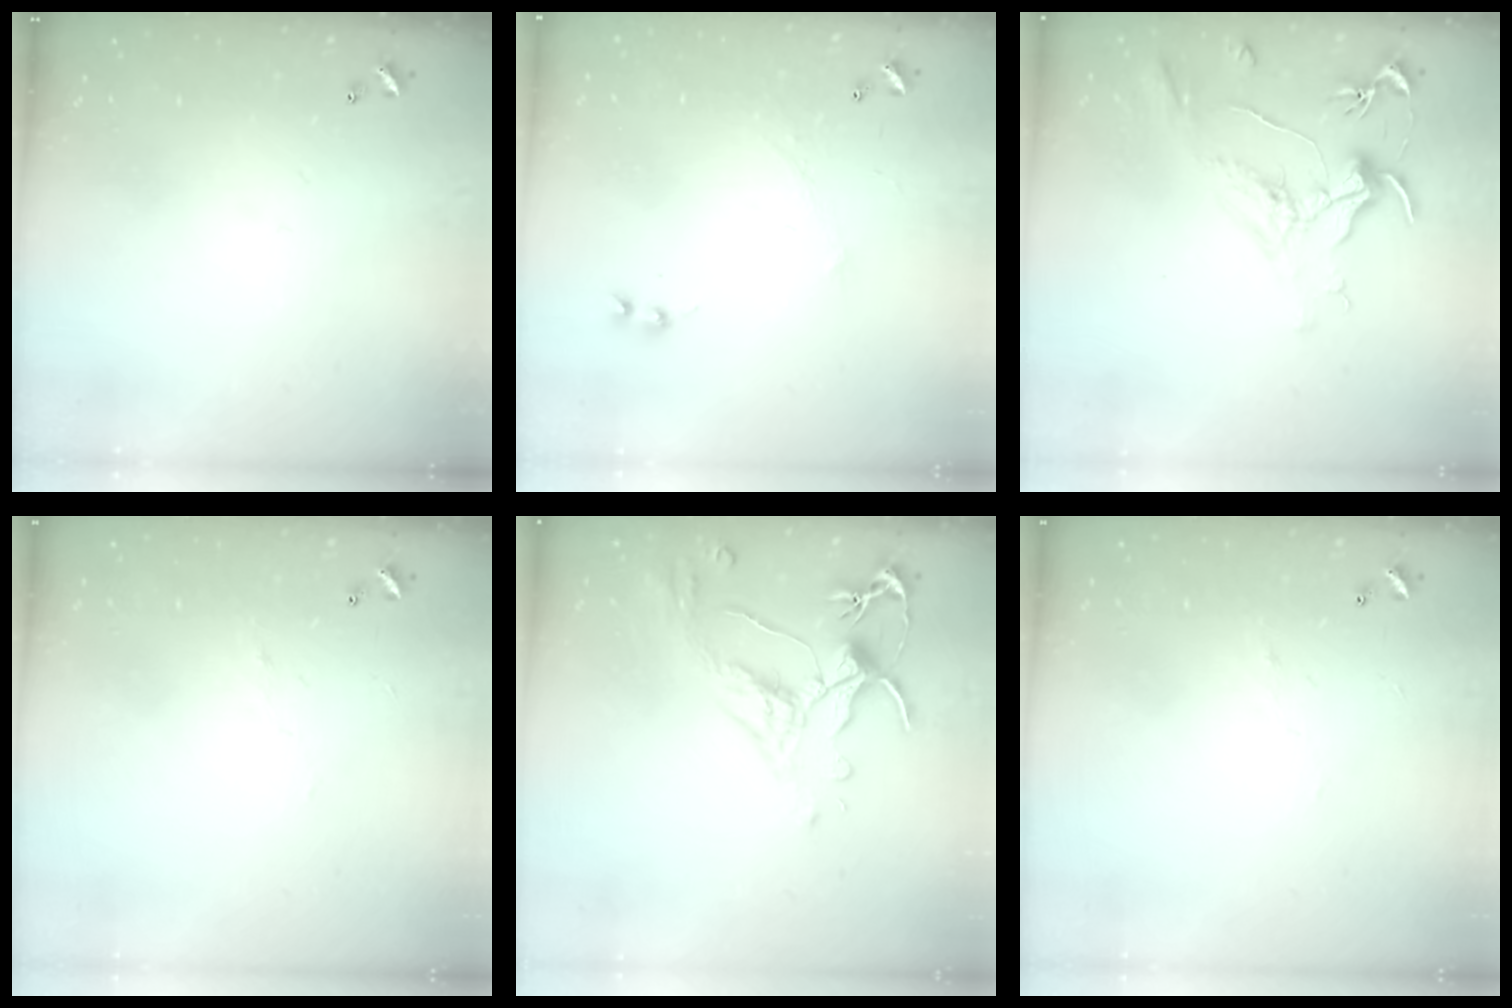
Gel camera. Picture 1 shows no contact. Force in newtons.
{"total": 0.0}
{"total": 1.6, "press": 1.4, "slide": 0.7}
{"total": 0.8, "press": 0.6, "slide": 0.6}
{"total": 2.5, "press": 2.2, "slide": 1.3}
{"total": 0.8, "press": 0.6, "slide": 0.6}